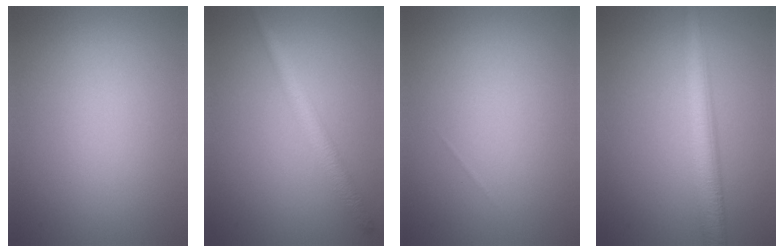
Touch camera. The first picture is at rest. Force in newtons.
{"total": 2.6, "press": 2.6, "slide": 0.1}
{"total": 0.0}
{"total": 4.8, "press": 4.8, "slide": 0.1}